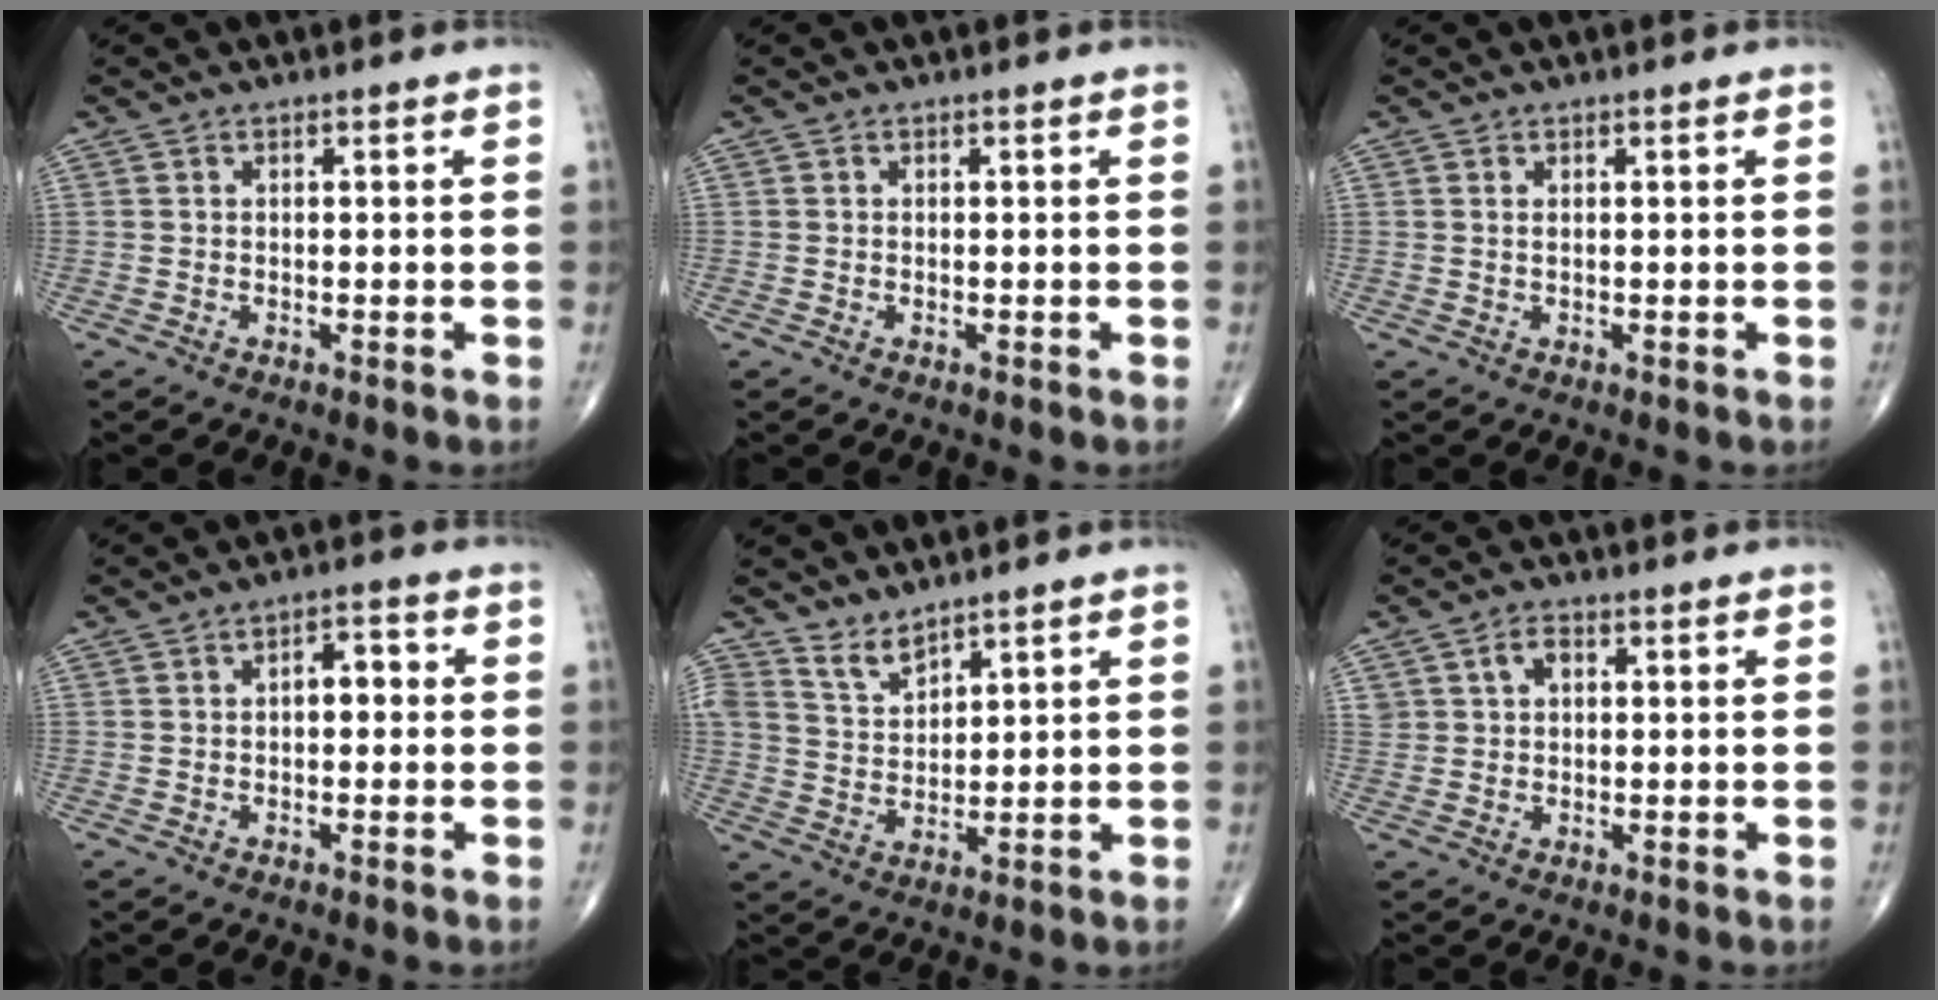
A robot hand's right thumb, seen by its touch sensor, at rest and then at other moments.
{"total": 0.0}
{"total": 0.5, "force": [0.3, 0.2, 0.4], "torque": [-0.011, 0.001, 0.006]}
{"total": 4.2, "force": [0.2, 2.4, 3.4], "torque": [-0.035, 0.016, -0.004]}
{"total": 4.3, "force": [3.9, 1.5, 1.1], "torque": [-0.011, -0.035, 0.086]}
{"total": 3.4, "force": [1.1, 2.4, 2.1], "torque": [-0.027, 0.003, 0.022]}